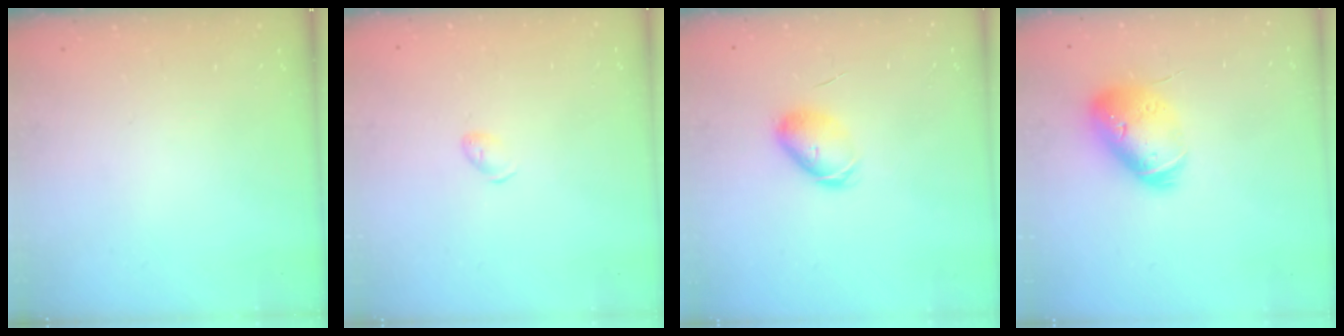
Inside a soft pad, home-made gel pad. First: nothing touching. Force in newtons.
{"total": 4.1, "press": 4.0, "slide": 0.7}
{"total": 7.1, "press": 7.1, "slide": 0.5}
{"total": 17.1, "press": 16.9, "slide": 2.4}